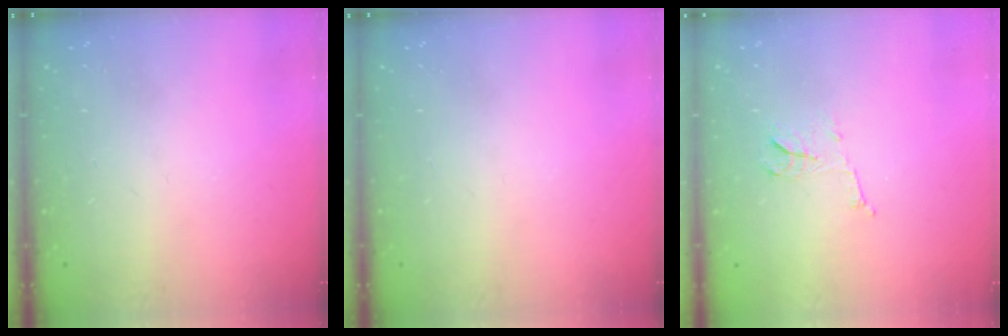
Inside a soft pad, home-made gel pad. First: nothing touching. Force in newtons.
{"total": 0.0}
{"total": 6.0, "press": 6.0, "slide": 0.5}